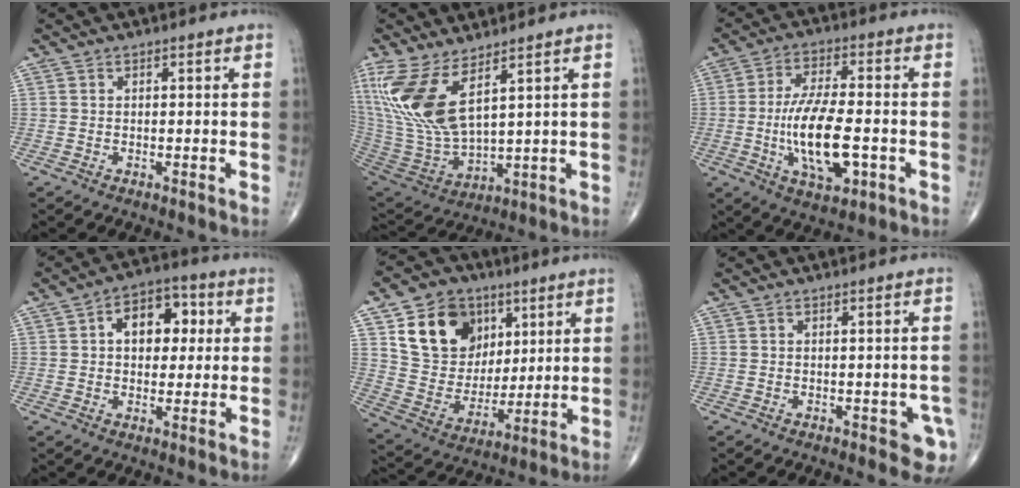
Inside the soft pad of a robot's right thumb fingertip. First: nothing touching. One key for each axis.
{"total": 16.5, "fx": 7.9, "fy": 6.2, "fz": 13.0, "tx": -0.287, "ty": -0.046, "tz": 0.177}
{"total": 14.2, "fx": -2.8, "fy": 5.8, "fz": 12.6, "tx": -0.224, "ty": 0.002, "tz": -0.042}
{"total": 10.8, "fx": 2.3, "fy": 7.1, "fz": 7.8, "tx": -0.074, "ty": 0.017, "tz": 0.028}
{"total": 17.7, "fx": 7.5, "fy": 13.6, "fz": 8.5, "tx": -0.111, "ty": -0.024, "tz": 0.143}
{"total": 4.3, "fx": -1.7, "fy": 2.1, "fz": 3.3, "tx": -0.015, "ty": 0.000, "tz": -0.021}